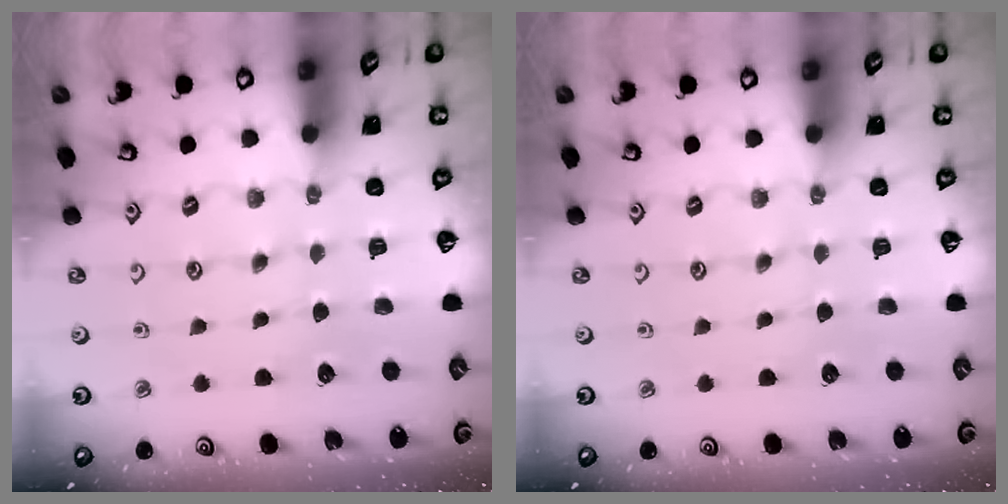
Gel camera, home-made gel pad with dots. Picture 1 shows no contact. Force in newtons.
{"total": 0.0}